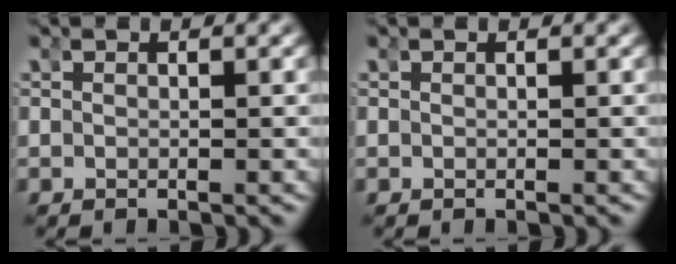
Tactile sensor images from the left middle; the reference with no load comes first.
{"total": 0.0}